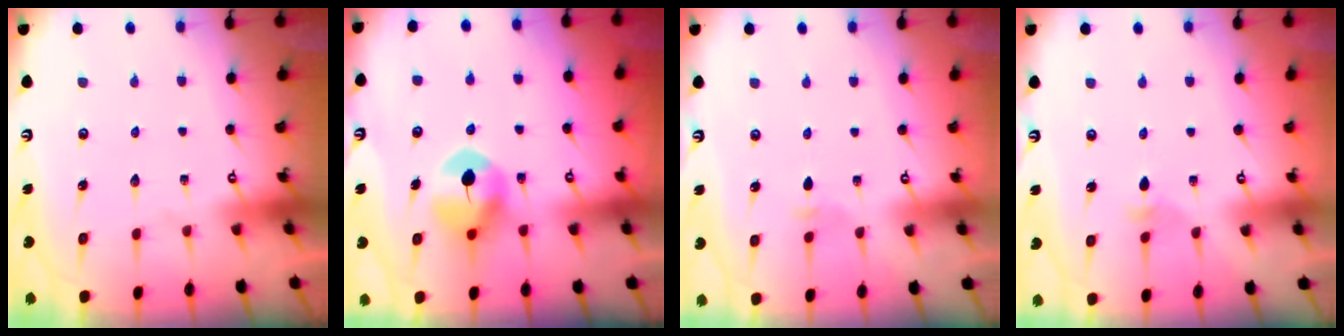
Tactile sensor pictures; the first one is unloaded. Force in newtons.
{"total": 7.6, "press": 7.6, "slide": 0.4}
{"total": 2.8, "press": 2.7, "slide": 0.7}
{"total": 2.2, "press": 2.2, "slide": 0.5}